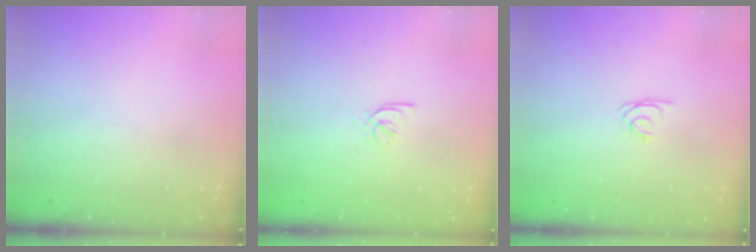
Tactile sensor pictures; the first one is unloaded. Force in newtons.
{"total": 2.6, "press": 2.5, "slide": 0.6}
{"total": 1.8, "press": 1.8, "slide": 0.3}